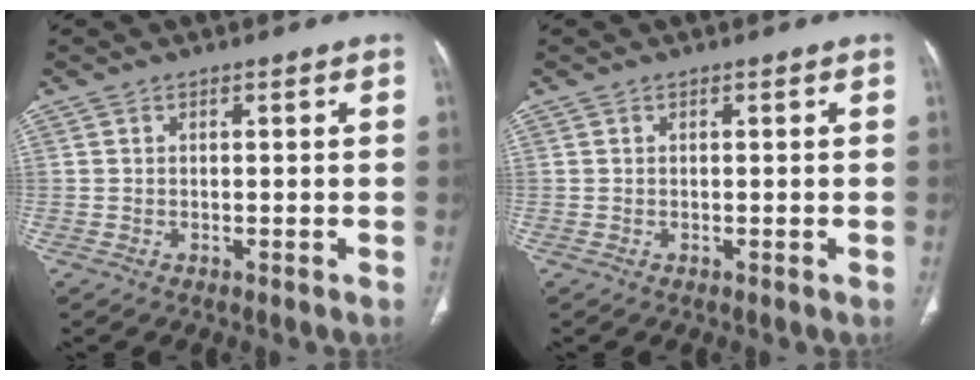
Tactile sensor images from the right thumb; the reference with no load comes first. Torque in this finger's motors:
{"motor_torque": [-0.16, -0.02, -0.12, 0.12, -0.01]}